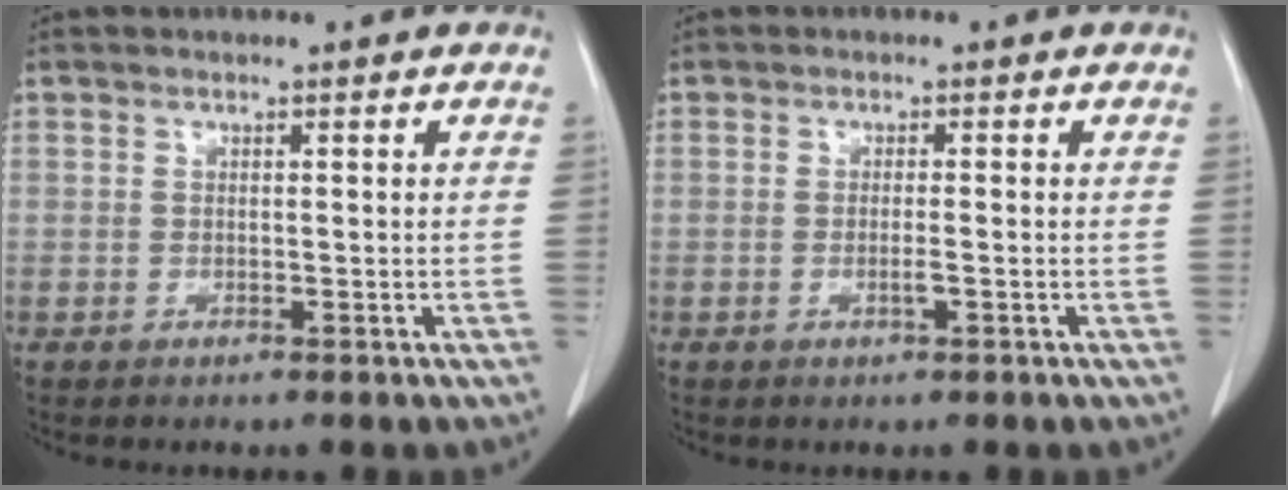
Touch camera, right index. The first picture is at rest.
{"total": 1.4, "force": [-0.5, 0.1, 1.3], "torque": [-0.028, -0.002, -0.008]}